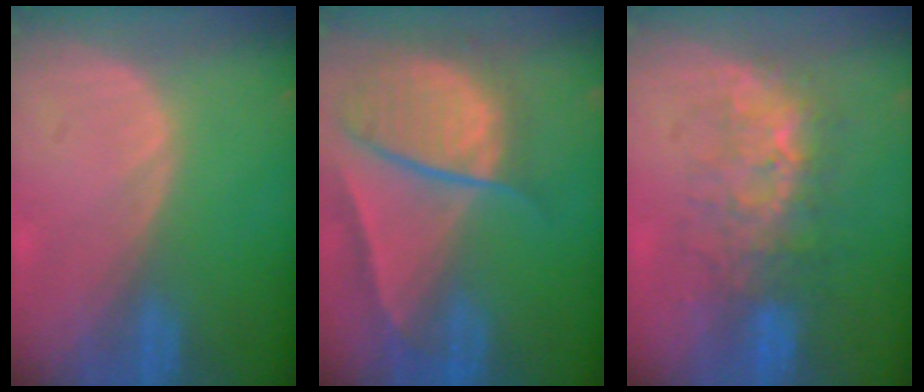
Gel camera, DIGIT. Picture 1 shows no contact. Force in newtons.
{"total": 10.1, "press": 8.4, "slide": 5.5}
{"total": 7.6, "press": 7.3, "slide": 2.3}